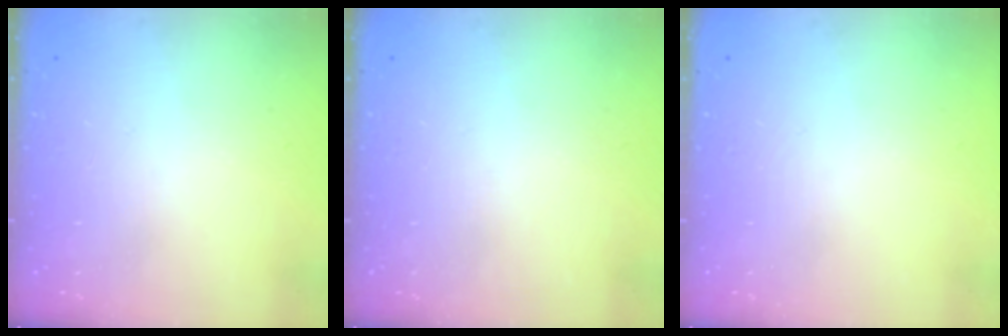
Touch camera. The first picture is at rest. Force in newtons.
{"total": 0.0}
{"total": 0.0}